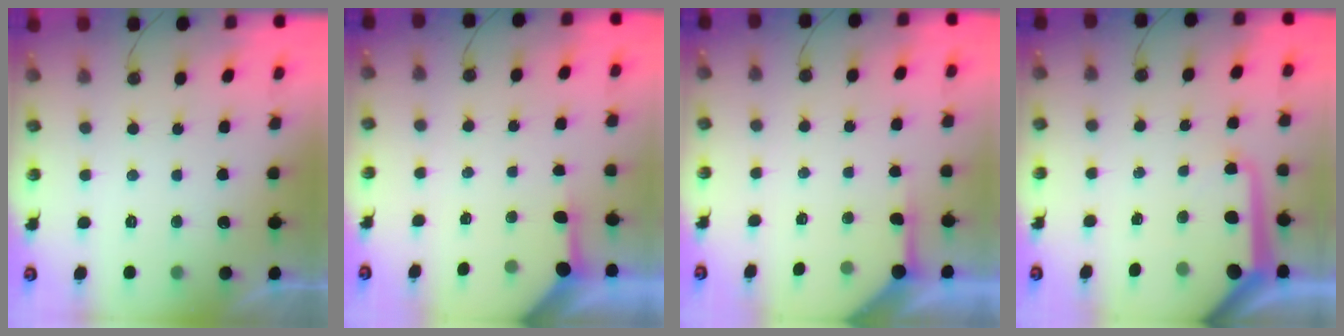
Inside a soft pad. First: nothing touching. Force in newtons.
{"total": 3.0, "press": 3.0, "slide": 0.5}
{"total": 4.2, "press": 4.2, "slide": 0.4}
{"total": 10.4, "press": 10.4, "slide": 1.1}